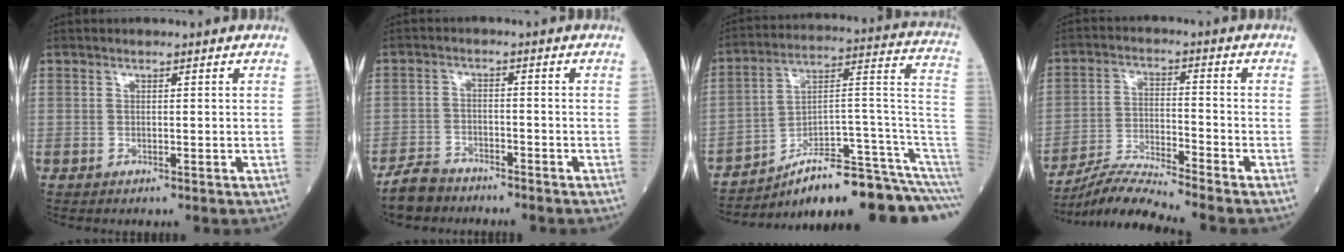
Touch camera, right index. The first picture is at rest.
{"total": 4.7, "force": [-4.3, 1.6, 0.7], "torque": [-0.020, -0.006, -0.083]}
{"total": 18.8, "force": [-15.0, 2.1, 11.1], "torque": [-0.091, 0.068, -0.220]}
{"total": 8.0, "force": [-7.6, -2.1, 1.6], "torque": [-0.034, -0.015, -0.144]}